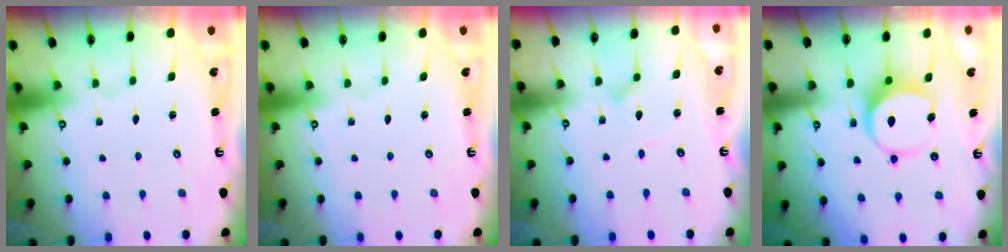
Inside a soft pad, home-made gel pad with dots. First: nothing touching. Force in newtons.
{"total": 0.0}
{"total": 2.4, "press": 2.4, "slide": 0.2}
{"total": 7.0, "press": 7.0, "slide": 0.9}